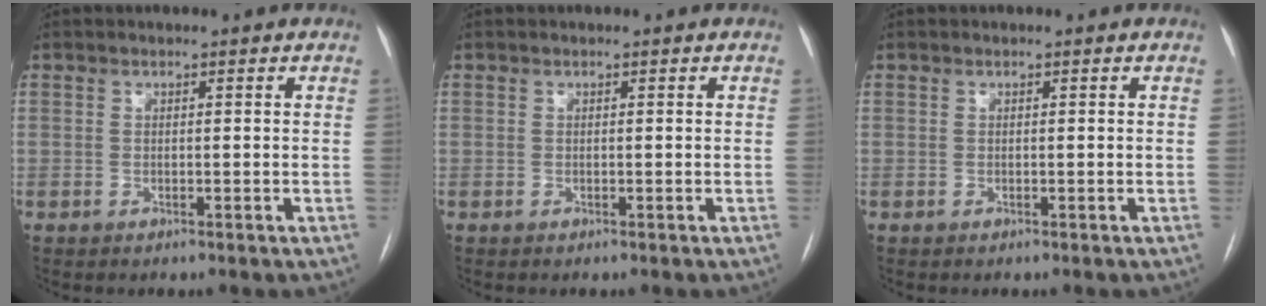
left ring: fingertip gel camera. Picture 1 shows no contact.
{"total": 0.0}
{"total": 0.0}